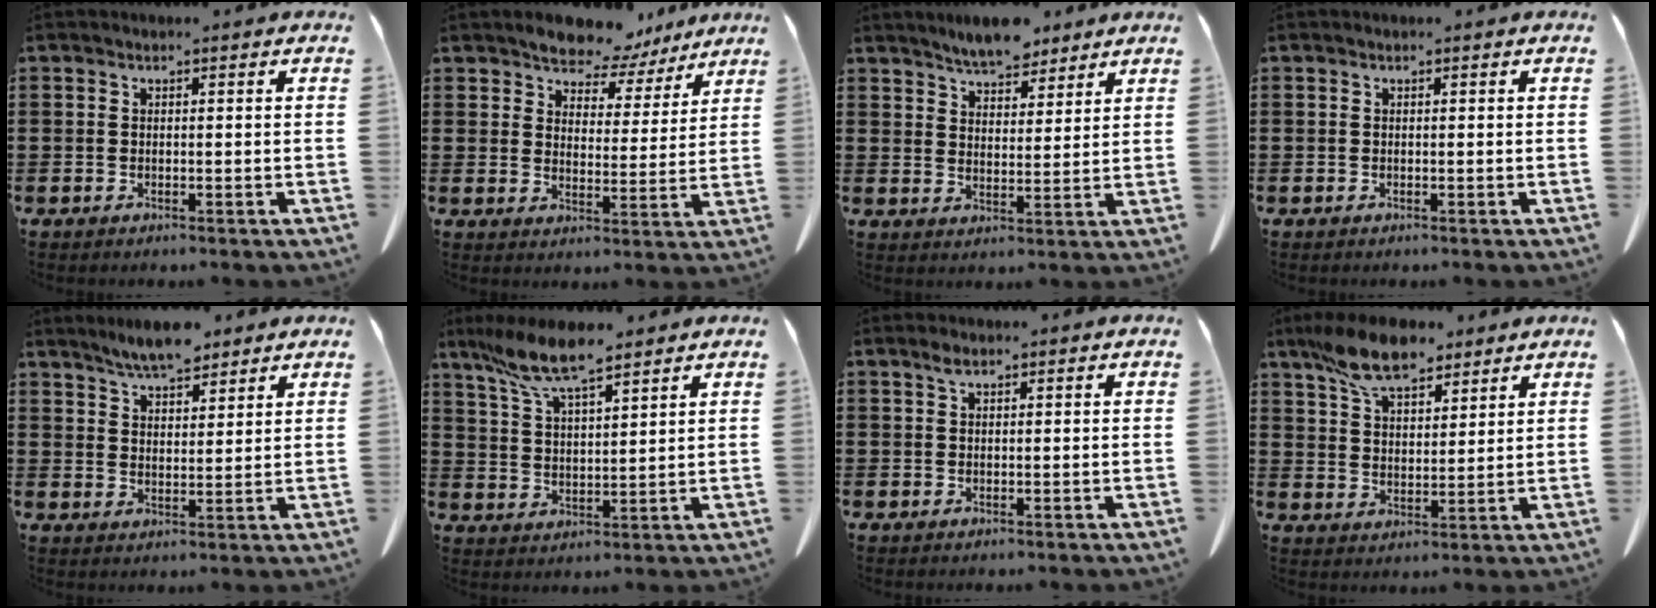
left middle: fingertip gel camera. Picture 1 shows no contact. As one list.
[{"total": 6.3, "force": [6.1, 1.7, 0.4], "torque": [-0.032, -0.039, 0.111]}, {"total": 5.3, "force": [5.1, 1.2, 0.8], "torque": [-0.034, -0.015, 0.098]}, {"total": 0.0}, {"total": 5.8, "force": [5.4, 1.0, 1.8], "torque": [-0.050, -0.013, 0.102]}, {"total": 8.9, "force": [6.9, 1.7, 5.3], "torque": [-0.122, -0.018, 0.129]}, {"total": 1.2, "force": [0.7, 0.6, 0.7], "torque": [-0.018, 0.001, 0.015]}, {"total": 10.0, "force": [7.8, 3.5, 5.2], "torque": [-0.116, -0.011, 0.146]}]